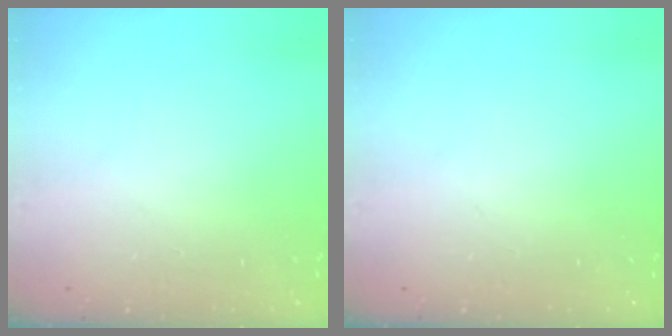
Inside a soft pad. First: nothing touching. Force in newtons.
{"total": 0.0}